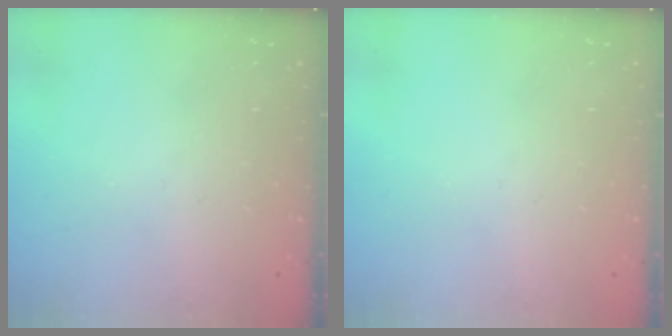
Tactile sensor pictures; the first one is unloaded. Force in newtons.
{"total": 0.0}